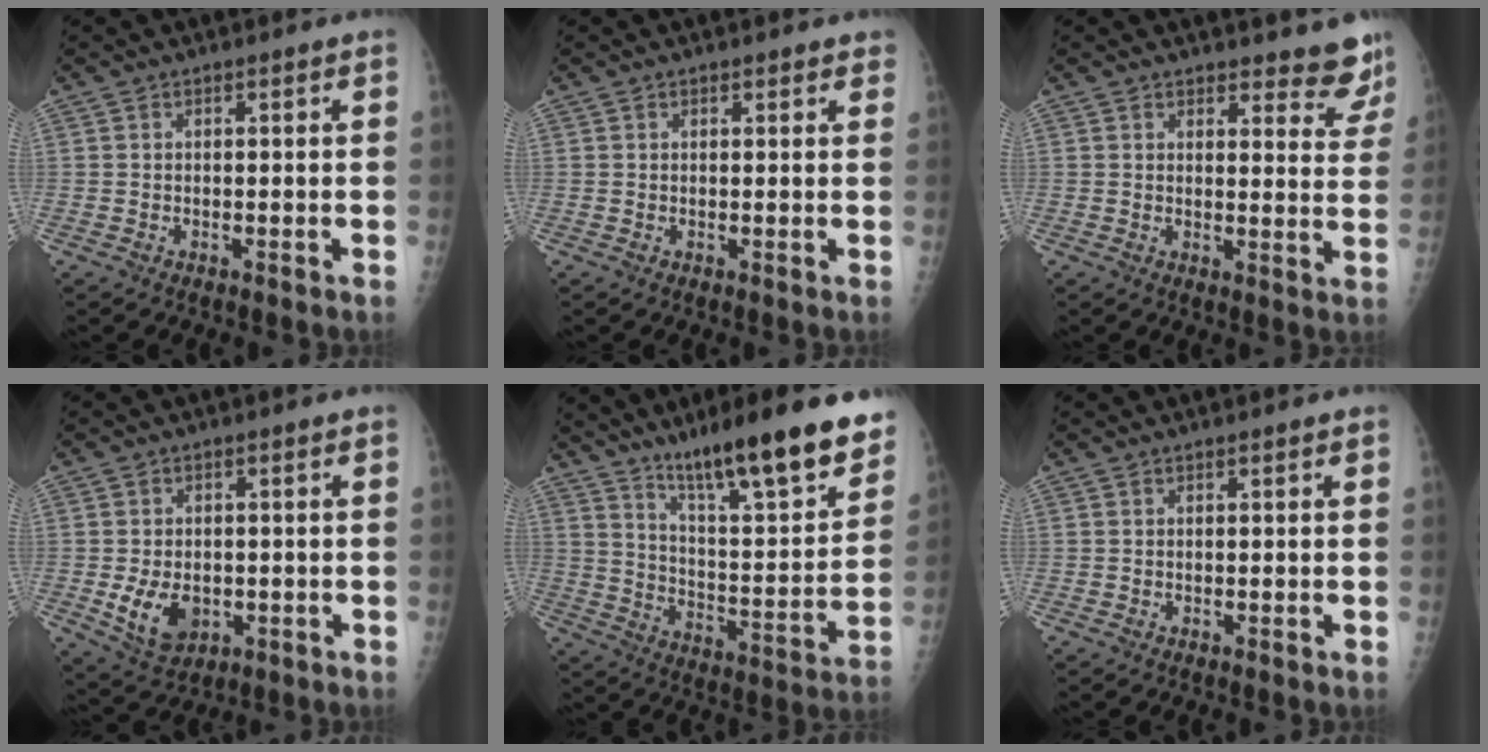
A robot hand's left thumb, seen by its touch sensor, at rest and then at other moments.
{"total": 1.2, "force": [0.9, 0.6, 0.3], "torque": [0.009, -0.004, 0.007]}
{"total": 7.9, "force": [7.3, 2.5, 1.5], "torque": [0.025, -0.052, 0.065]}
{"total": 7.4, "force": [-1.4, 5.3, 5.0], "torque": [-0.070, -0.006, -0.010]}
{"total": 22.5, "force": [15.7, 3.9, 15.6], "torque": [-0.210, -0.078, 0.256]}
{"total": 0.0}